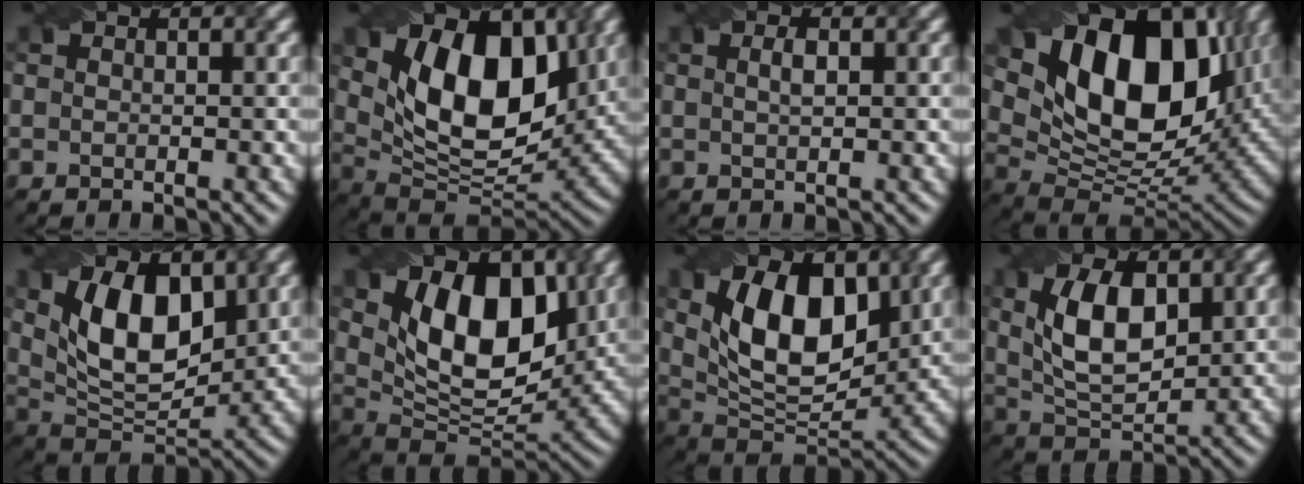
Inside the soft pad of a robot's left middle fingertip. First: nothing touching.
{"total": 11.9, "force": [3.1, 6.7, 9.4], "torque": [-0.137, 0.001, 0.048]}
{"total": 1.0, "force": [0.0, 0.3, 1.0], "torque": [-0.015, 0.006, 0.003]}
{"total": 15.4, "force": [5.4, 8.8, 11.4], "torque": [-0.186, 0.013, 0.089]}
{"total": 8.9, "force": [2.4, 4.8, 7.1], "torque": [-0.131, 0.001, 0.041]}
{"total": 10.7, "force": [2.9, 6.0, 8.3], "torque": [-0.129, -0.002, 0.045]}
{"total": 10.1, "force": [2.5, 5.6, 8.0], "torque": [-0.137, 0.002, 0.039]}
{"total": 6.9, "force": [1.2, 3.5, 5.8], "torque": [-0.117, 0.010, 0.026]}